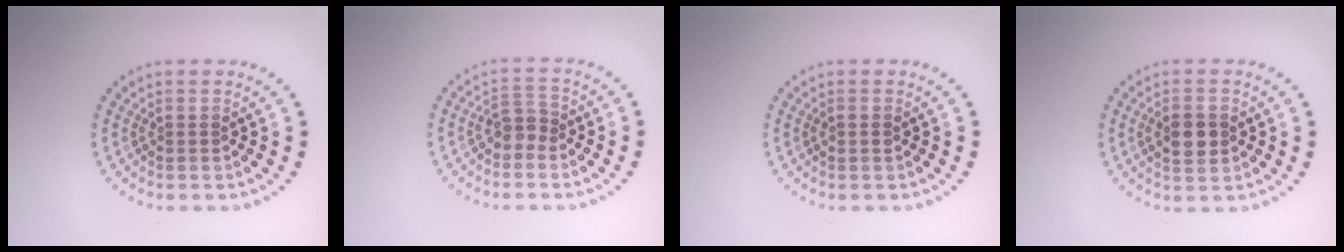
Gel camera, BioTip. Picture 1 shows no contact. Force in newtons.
{"total": 1.8, "press": 1.5, "slide": 0.9}
{"total": 0.8, "press": 0.8, "slide": 0.0}
{"total": 2.8, "press": 2.8, "slide": 0.1}